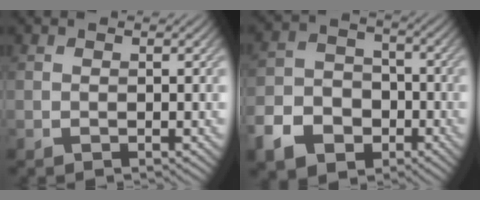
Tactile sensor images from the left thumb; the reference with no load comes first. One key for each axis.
{"total": 9.1, "fx": -4.7, "fy": 6.7, "fz": 3.9, "tx": -0.101, "ty": -0.021, "tz": -0.096}